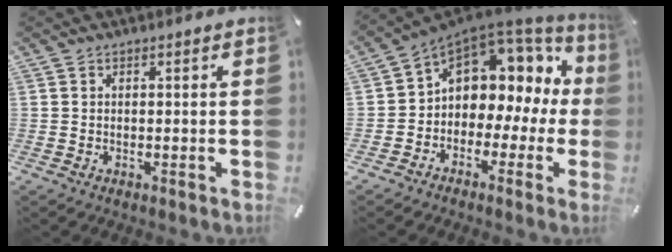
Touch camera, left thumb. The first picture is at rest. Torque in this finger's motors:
{"motor_torque": [0.56, 1.82, 1.19, 0.74, 0.14]}